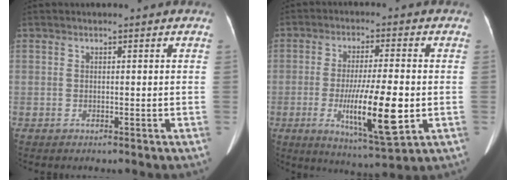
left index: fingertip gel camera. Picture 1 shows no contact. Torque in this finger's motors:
{"motor_torque": [0.81, 0.38, 0.36, 0.12]}